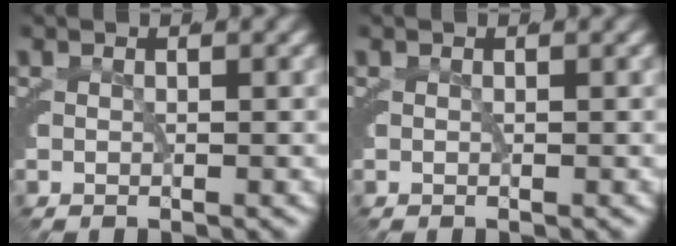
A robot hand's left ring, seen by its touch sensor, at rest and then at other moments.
{"total": 0.0}